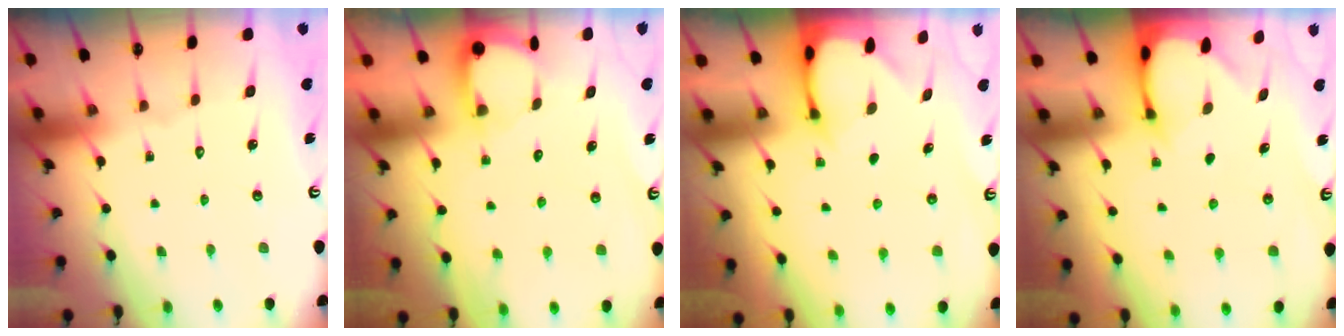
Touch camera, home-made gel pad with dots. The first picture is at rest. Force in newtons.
{"total": 2.8, "press": 2.8, "slide": 0.3}
{"total": 2.6, "press": 2.5, "slide": 0.3}
{"total": 2.4, "press": 2.3, "slide": 0.3}